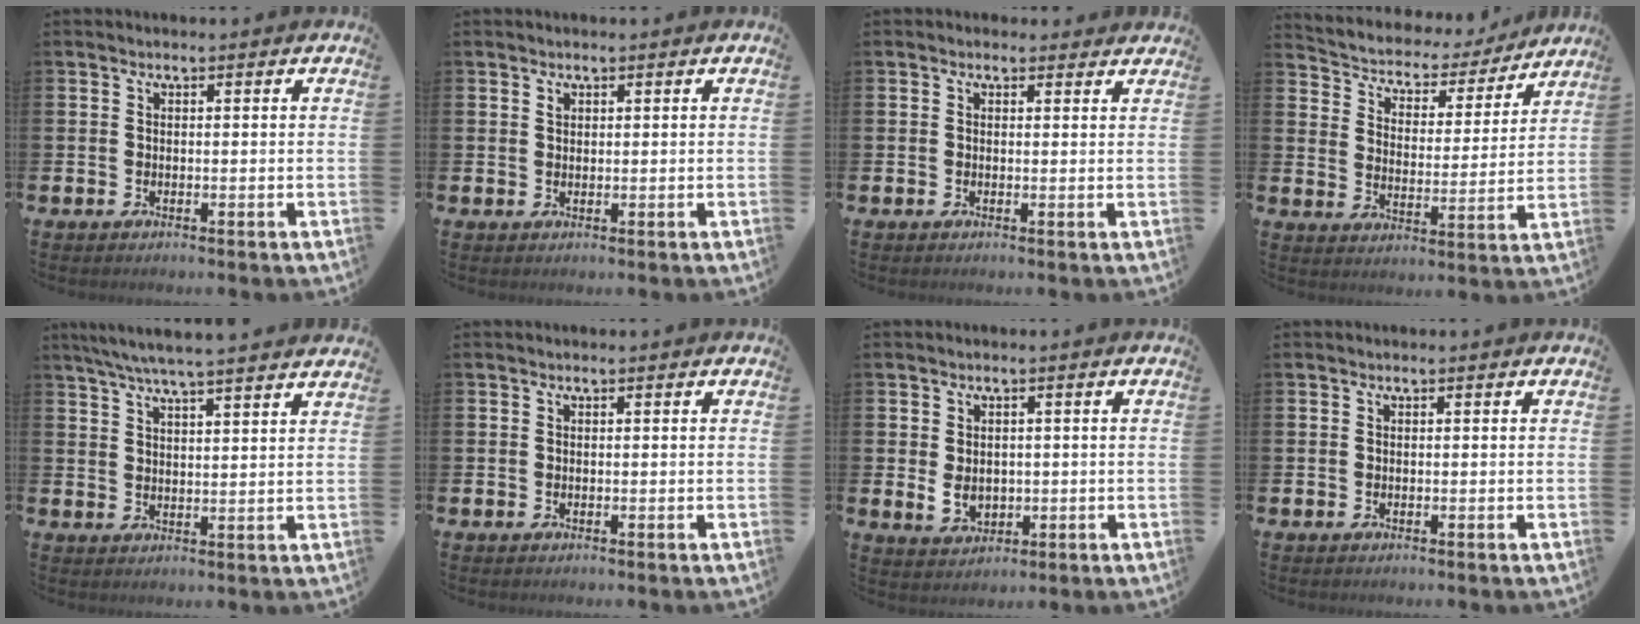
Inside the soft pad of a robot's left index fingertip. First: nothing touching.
{"total": 1.0, "force": [0.8, 0.5, 0.2], "torque": [0.016, -0.006, 0.011]}
{"total": 1.0, "force": [0.9, 0.5, 0.0], "torque": [0.006, 0.003, 0.014]}
{"total": 4.5, "force": [4.1, 1.9, 0.3], "torque": [-0.033, -0.039, 0.062]}
{"total": 5.7, "force": [5.4, -0.5, 1.6], "torque": [-0.055, -0.022, 0.099]}
{"total": 0.0}
{"total": 2.9, "force": [0.2, 2.1, 1.9], "torque": [-0.024, 0.000, -0.001]}
{"total": 0.0}